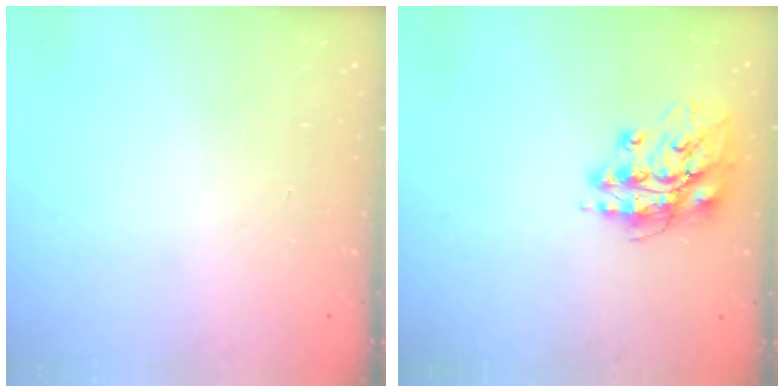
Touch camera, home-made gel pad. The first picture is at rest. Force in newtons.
{"total": 13.9, "press": 13.7, "slide": 2.0}